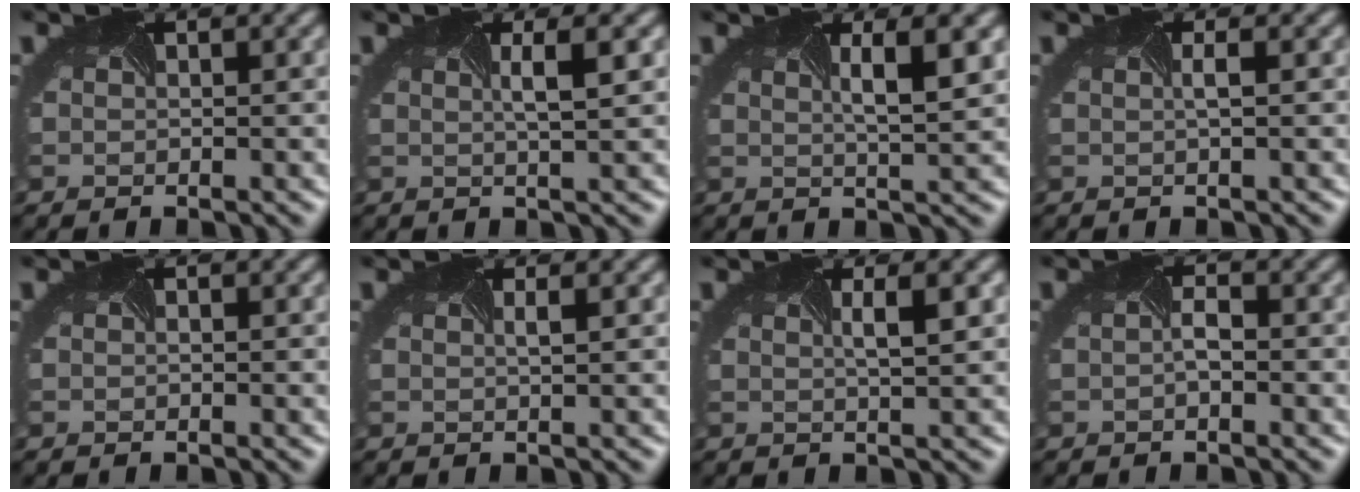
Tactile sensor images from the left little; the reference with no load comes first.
{"total": 2.3, "force": [0.4, 0.5, 2.2], "torque": [-0.021, 0.004, 0.001]}
{"total": 3.8, "force": [1.0, 0.7, 3.6], "torque": [-0.043, 0.002, 0.010]}
{"total": 0.9, "force": [-0.1, 0.0, 0.9], "torque": [-0.015, -0.002, -0.004]}
{"total": 0.0}
{"total": 1.2, "force": [0.4, 0.4, 1.0], "torque": [-0.001, 0.002, -0.009]}
{"total": 2.2, "force": [0.5, 0.5, 2.1], "torque": [-0.017, 0.005, 0.003]}
{"total": 0.9, "force": [-0.5, 0.1, 0.7], "torque": [-0.020, -0.002, -0.011]}